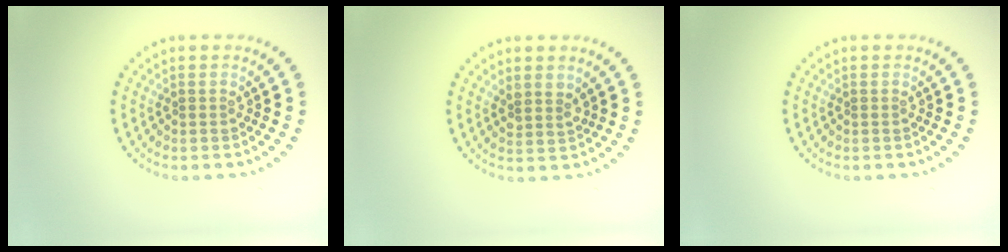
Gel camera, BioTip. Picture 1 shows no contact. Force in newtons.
{"total": 1.6, "press": 1.5, "slide": 0.7}
{"total": 0.0}